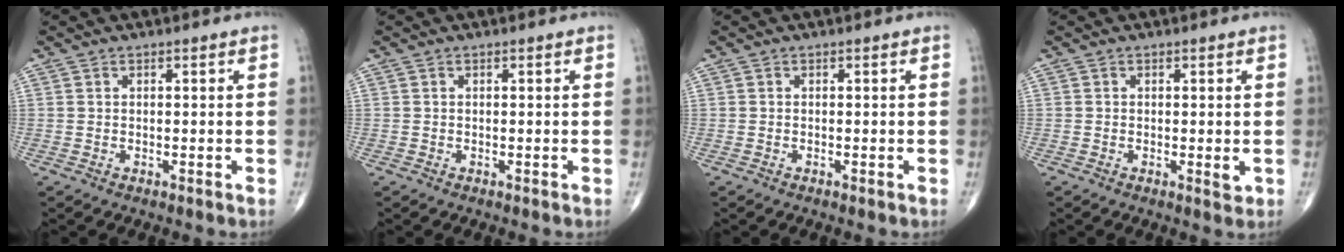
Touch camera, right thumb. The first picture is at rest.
{"total": 0.0}
{"total": 0.0}
{"total": 1.5, "force": [-0.2, 0.5, 1.4], "torque": [-0.020, -0.005, -0.005]}